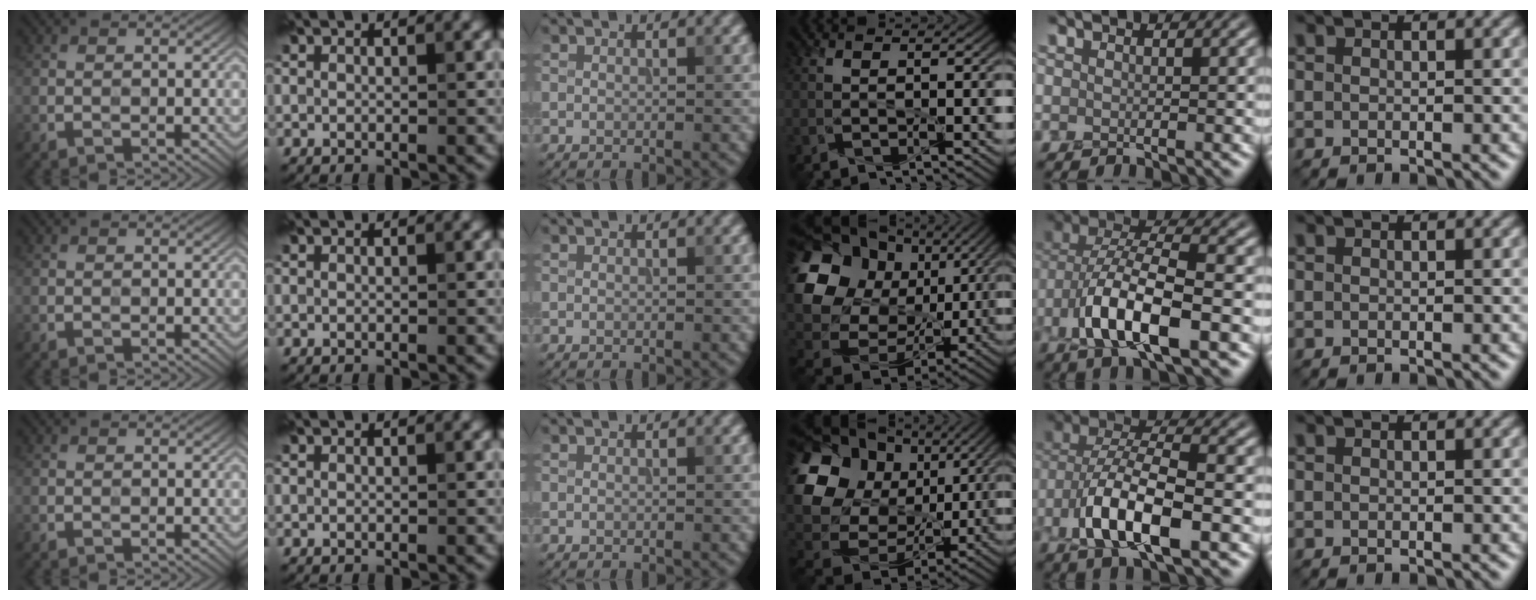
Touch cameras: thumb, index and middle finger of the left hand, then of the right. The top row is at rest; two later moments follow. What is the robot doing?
{"motion": "peel", "object": "bandage"}